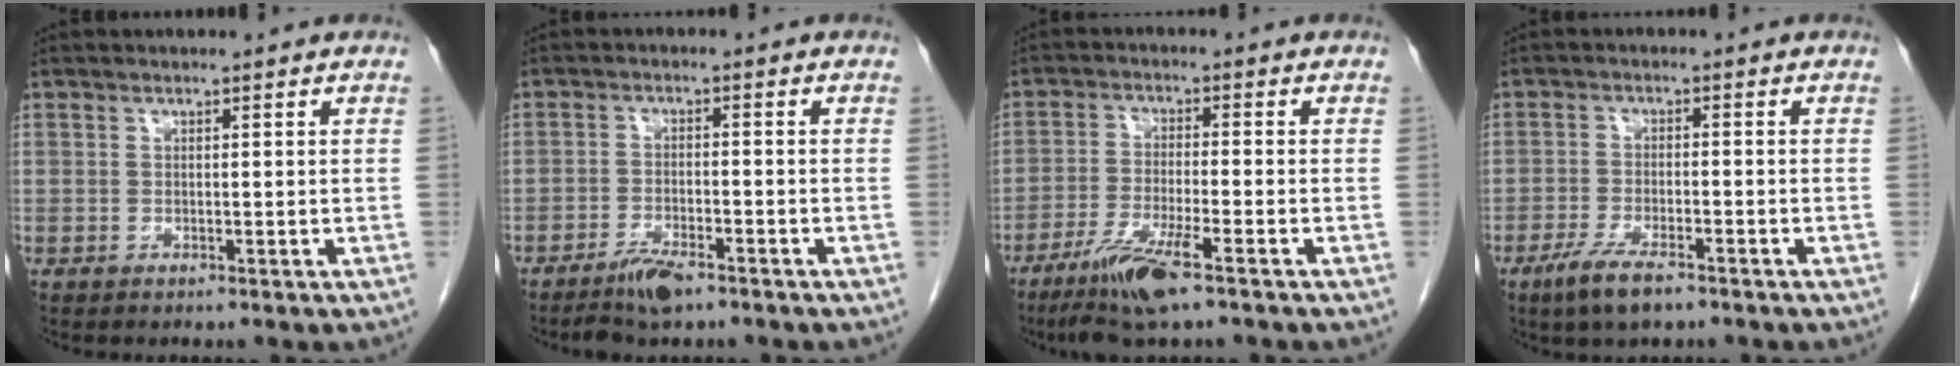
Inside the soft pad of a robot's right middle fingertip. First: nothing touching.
{"total": 4.3, "force": [-3.4, 0.9, 2.5], "torque": [-0.053, -0.003, -0.061]}
{"total": 8.3, "force": [-5.4, 0.4, 6.3], "torque": [-0.129, -0.023, -0.100]}
{"total": 5.8, "force": [-4.0, 1.2, 4.0], "torque": [-0.086, -0.010, -0.069]}